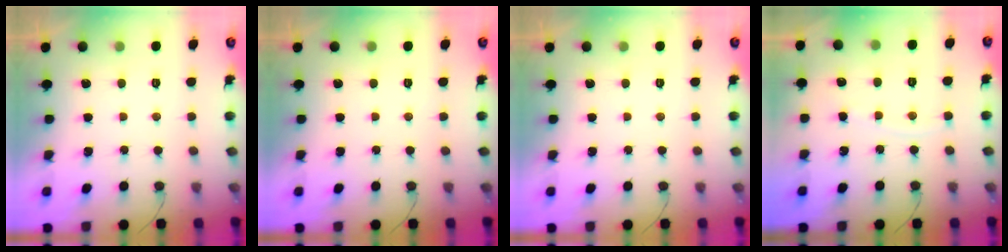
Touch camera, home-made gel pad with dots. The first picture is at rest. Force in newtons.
{"total": 0.0}
{"total": 0.0}
{"total": 3.3, "press": 3.2, "slide": 0.4}